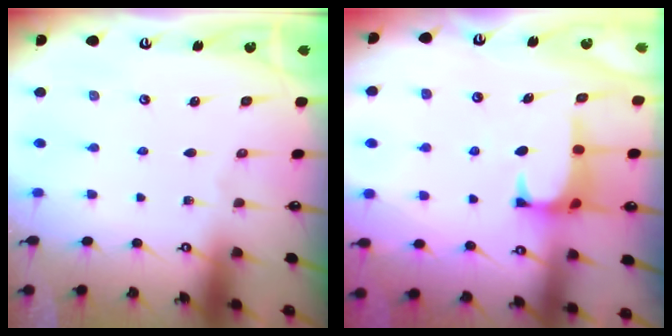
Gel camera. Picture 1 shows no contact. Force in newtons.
{"total": 0.7, "press": 0.0, "slide": 0.7}